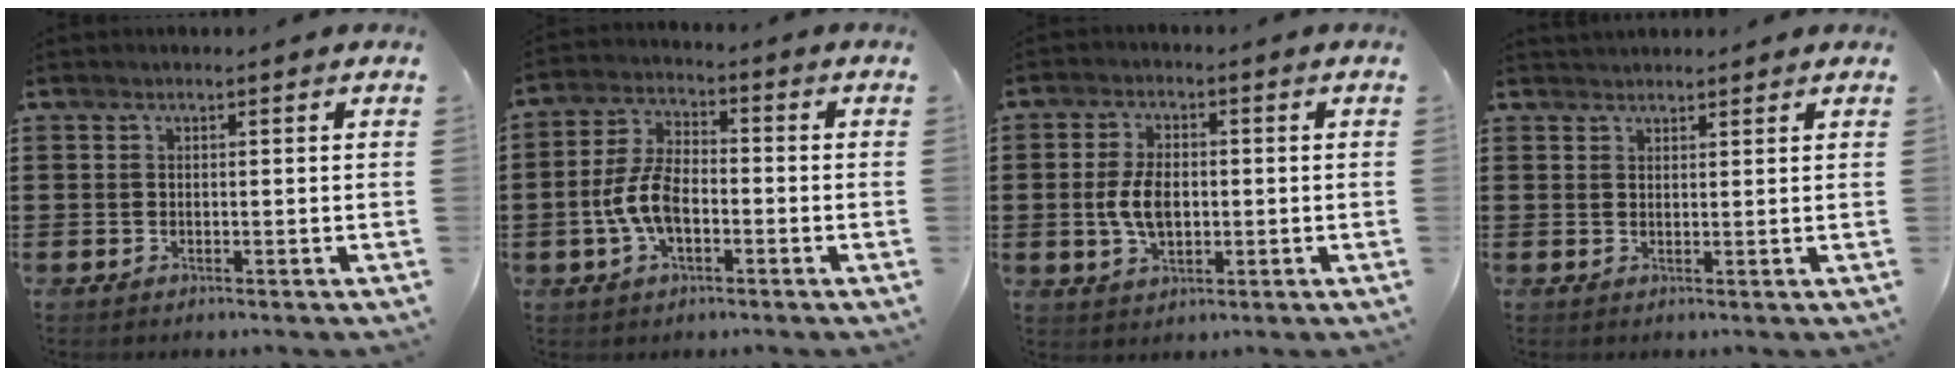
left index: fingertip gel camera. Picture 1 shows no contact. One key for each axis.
{"total": 7.7, "fx": -1.9, "fy": 3.8, "fz": 6.4, "tx": -0.156, "ty": -0.004, "tz": -0.044}
{"total": 6.1, "fx": -0.1, "fy": 3.3, "fz": 5.1, "tx": -0.108, "ty": 0.004, "tz": -0.004}
{"total": 1.7, "fx": 1.6, "fy": 0.4, "fz": 0.0, "tx": -0.002, "ty": 0.004, "tz": 0.032}